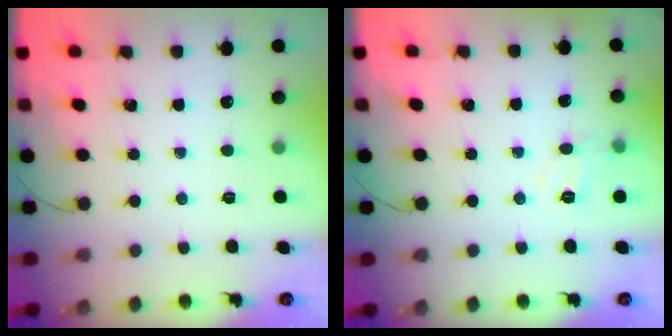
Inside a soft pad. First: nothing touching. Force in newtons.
{"total": 8.3, "press": 8.1, "slide": 1.5}